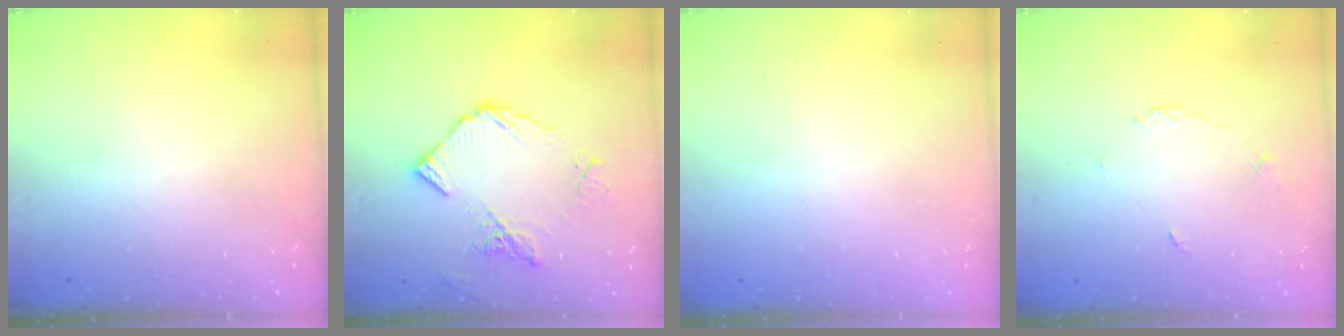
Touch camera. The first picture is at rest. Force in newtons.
{"total": 10.5, "press": 10.4, "slide": 1.3}
{"total": 1.9, "press": 1.9, "slide": 0.1}
{"total": 2.7, "press": 2.7, "slide": 0.4}